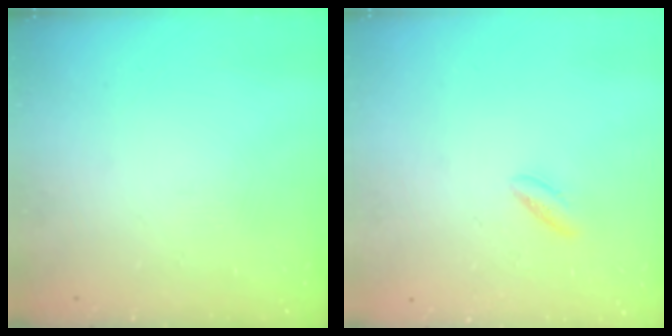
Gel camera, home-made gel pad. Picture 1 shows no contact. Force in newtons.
{"total": 2.1, "press": 1.9, "slide": 0.9}